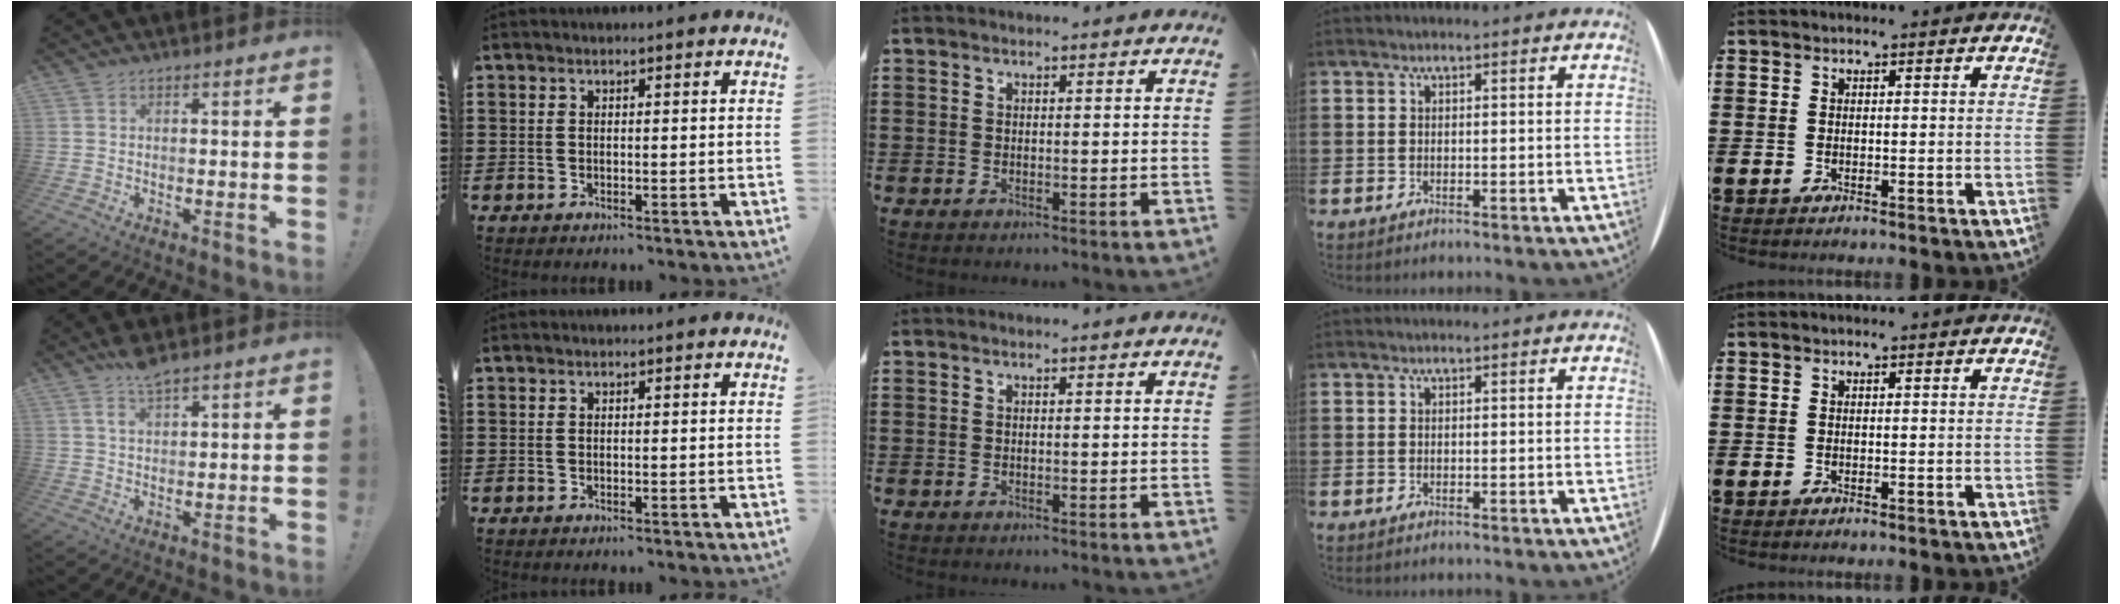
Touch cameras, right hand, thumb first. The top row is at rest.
{"thumb": {"total": 5.1, "force": [3.6, 1.6, 3.3], "torque": [-0.058, -0.018, 0.061]}}